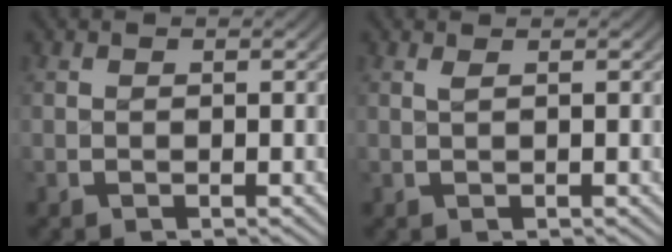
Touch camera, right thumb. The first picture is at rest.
{"total": 0.6, "force": [0.3, 0.0, 0.5], "torque": [-0.010, -0.001, 0.005]}